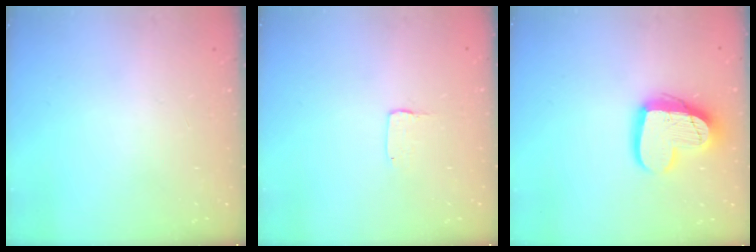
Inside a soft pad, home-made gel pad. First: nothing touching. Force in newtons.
{"total": 1.3, "press": 1.2, "slide": 0.1}
{"total": 15.9, "press": 15.9, "slide": 1.3}